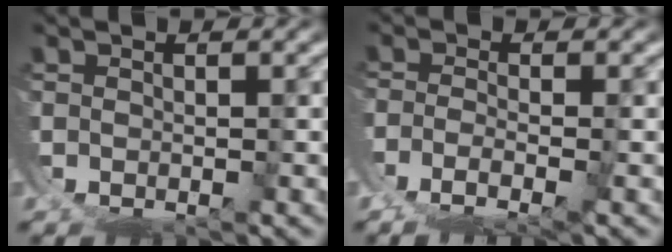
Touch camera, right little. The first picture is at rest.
{"total": 2.2, "force": [-0.9, -1.0, 1.7], "torque": [-0.036, -0.012, -0.006]}